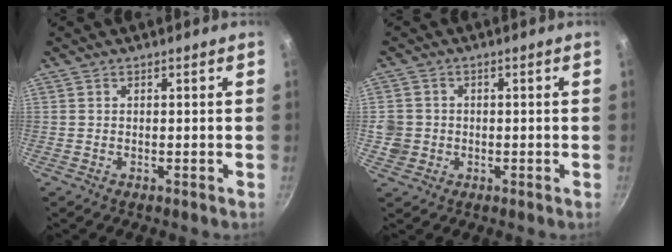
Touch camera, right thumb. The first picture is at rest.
{"total": 4.7, "force": [-0.4, 4.4, 1.4], "torque": [-0.013, 0.008, -0.008]}